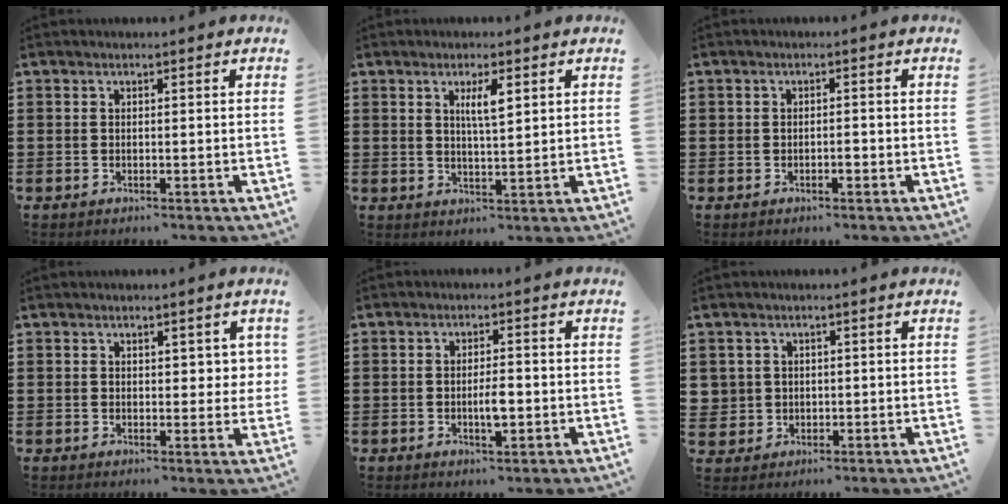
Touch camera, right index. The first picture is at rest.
{"total": 3.6, "force": [1.4, 0.7, 3.2], "torque": [-0.066, 0.004, 0.021]}
{"total": 1.1, "force": [-0.5, 0.5, 0.9], "torque": [-0.016, -0.001, -0.008]}
{"total": 2.5, "force": [1.3, 1.5, 1.5], "torque": [-0.008, 0.000, 0.017]}
{"total": 3.6, "force": [-0.6, 1.1, 3.4], "torque": [-0.060, 0.002, -0.012]}
{"total": 2.2, "force": [0.4, 2.1, 0.1], "torque": [-0.015, 0.007, 0.006]}